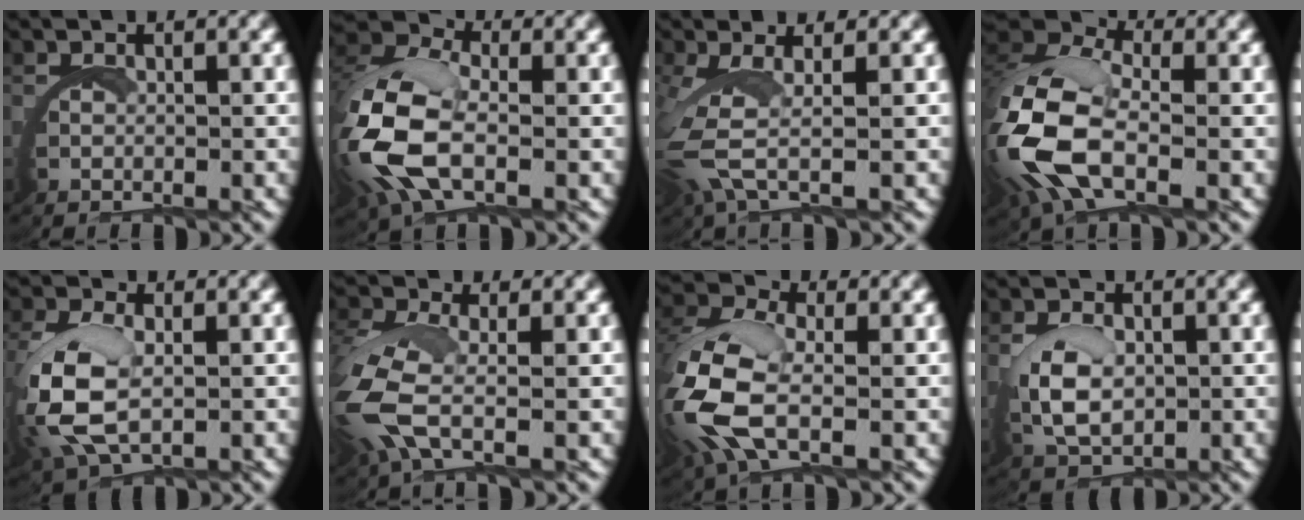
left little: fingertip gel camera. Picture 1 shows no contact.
{"total": 7.3, "force": [0.1, 4.2, 5.9], "torque": [-0.162, -0.009, 0.003]}
{"total": 3.8, "force": [0.9, 0.7, 3.6], "torque": [-0.104, -0.012, 0.023]}
{"total": 8.8, "force": [0.4, 5.3, 7.0], "torque": [-0.185, -0.013, 0.009]}
{"total": 5.9, "force": [0.4, 3.6, 4.6], "torque": [-0.141, -0.014, 0.020]}
{"total": 4.4, "force": [-0.2, 1.8, 4.0], "torque": [-0.117, -0.015, 0.003]}
{"total": 6.4, "force": [0.0, 3.4, 5.5], "torque": [-0.153, -0.011, 0.004]}
{"total": 3.8, "force": [0.6, 2.3, 3.0], "torque": [-0.078, -0.008, 0.020]}